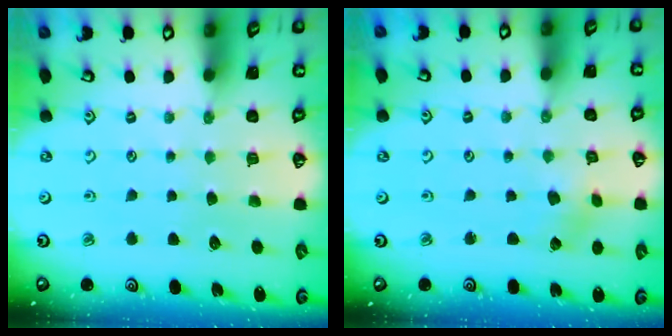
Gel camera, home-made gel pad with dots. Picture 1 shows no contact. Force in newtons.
{"total": 1.9, "press": 1.9, "slide": 0.2}